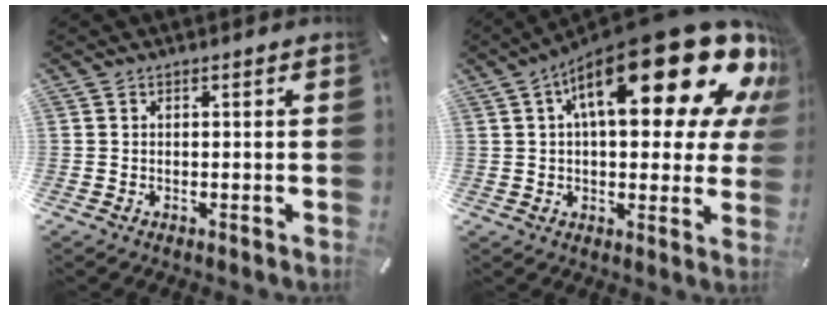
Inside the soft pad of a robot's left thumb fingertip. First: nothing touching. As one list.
[{"total": 28.5, "force": [12.1, 11.2, 23.2], "torque": [-0.356, -0.071, 0.197]}]